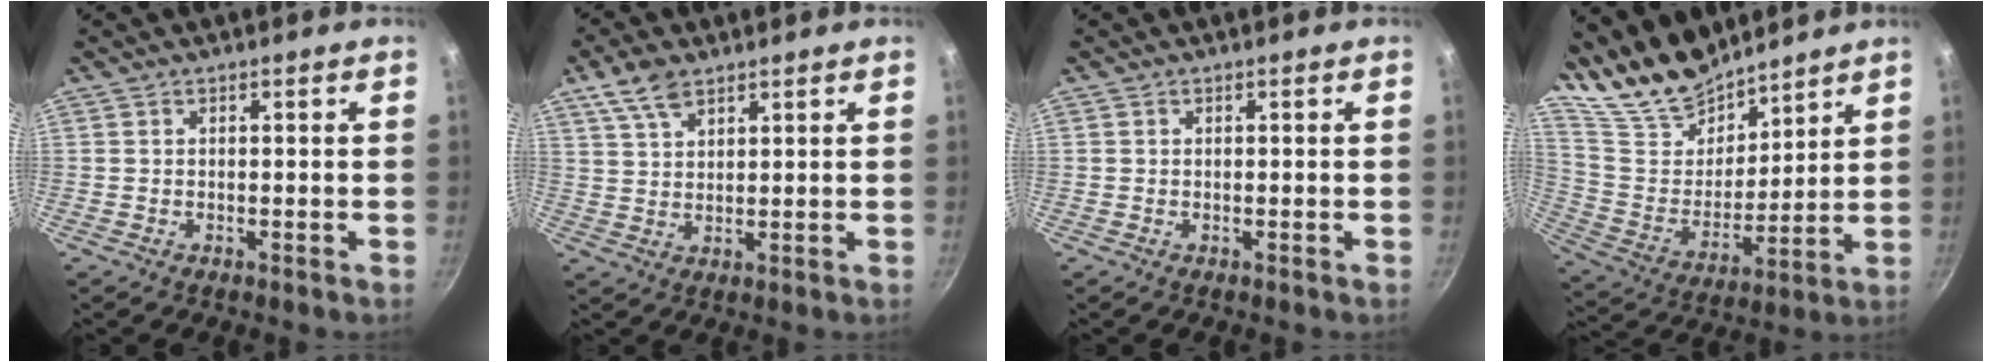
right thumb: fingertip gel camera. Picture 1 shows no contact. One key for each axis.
{"total": 6.5, "fx": 4.2, "fy": 3.2, "fz": 3.7, "tx": -0.060, "ty": -0.012, "tz": 0.083}
{"total": 0.0}
{"total": 16.4, "fx": 13.8, "fy": 7.1, "fz": 5.3, "tx": -0.060, "ty": -0.089, "tz": 0.266}